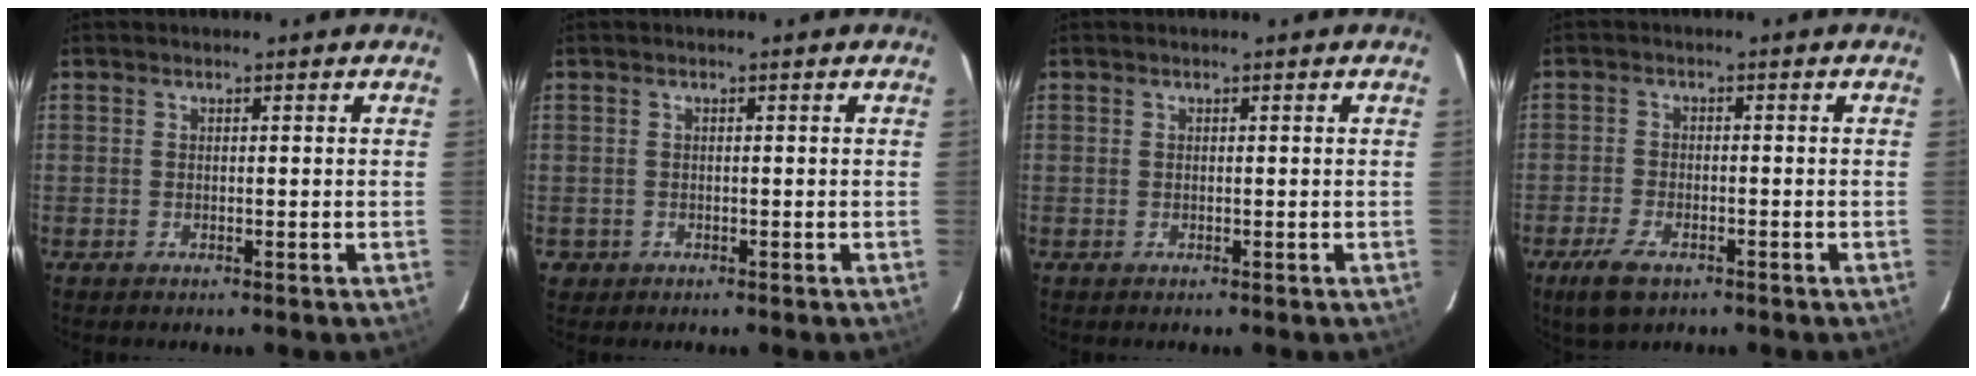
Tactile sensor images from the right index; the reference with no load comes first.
{"total": 1.8, "force": [-0.4, 1.7, 0.1], "torque": [-0.003, 0.002, -0.004]}
{"total": 0.0}
{"total": 6.2, "force": [-3.9, 2.9, 3.8], "torque": [-0.101, -0.012, -0.071]}